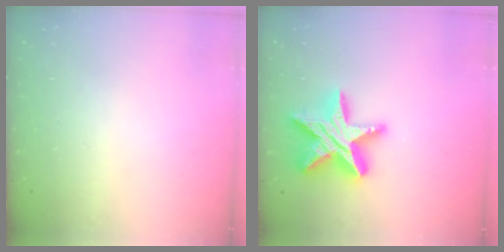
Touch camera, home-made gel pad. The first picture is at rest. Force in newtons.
{"total": 21.0, "press": 21.0, "slide": 1.4}